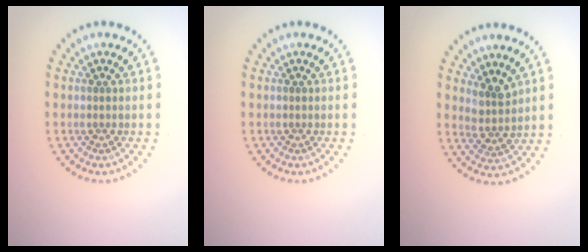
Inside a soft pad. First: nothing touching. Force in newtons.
{"total": 0.0}
{"total": 2.5, "press": 2.0, "slide": 1.6}